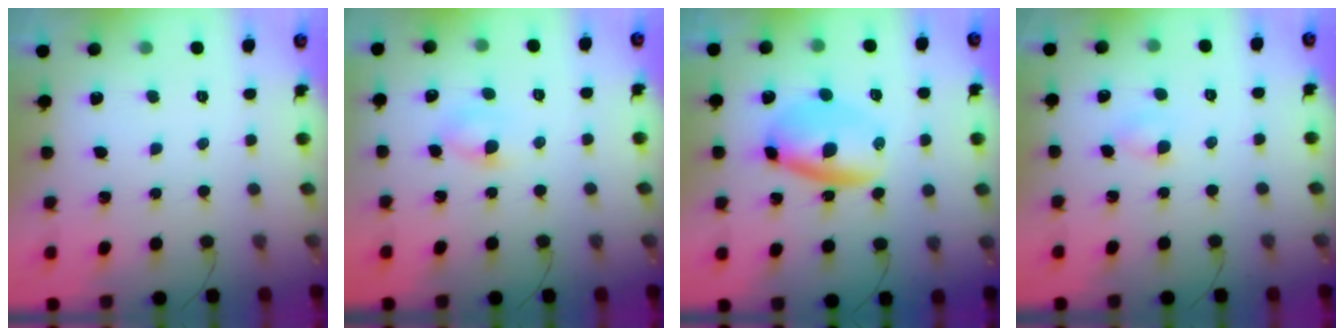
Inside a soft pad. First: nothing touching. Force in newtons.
{"total": 3.3, "press": 3.1, "slide": 1.1}
{"total": 6.9, "press": 6.7, "slide": 1.9}
{"total": 1.3, "press": 1.1, "slide": 0.7}